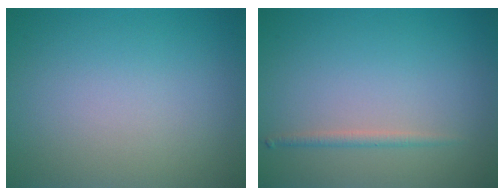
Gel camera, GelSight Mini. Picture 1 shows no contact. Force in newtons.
{"total": 1.1, "press": 1.1, "slide": 0.0}